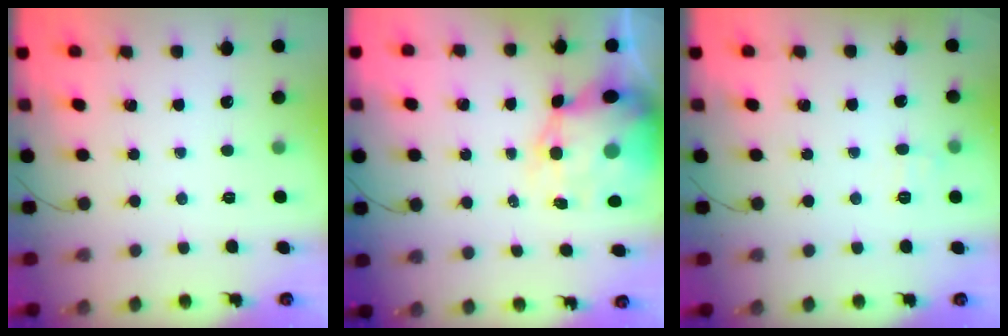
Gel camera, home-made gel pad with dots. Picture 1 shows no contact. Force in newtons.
{"total": 8.7, "press": 8.3, "slide": 2.7}
{"total": 6.2, "press": 6.0, "slide": 1.5}